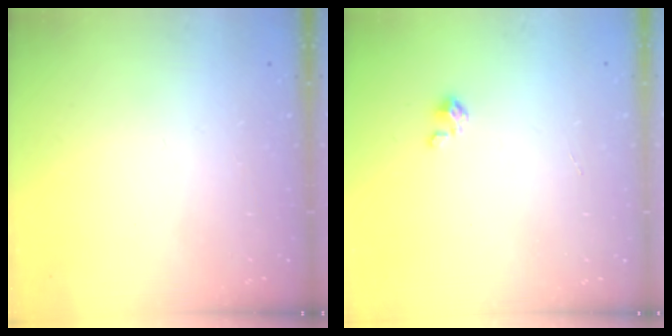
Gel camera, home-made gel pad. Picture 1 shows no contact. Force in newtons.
{"total": 0.0}